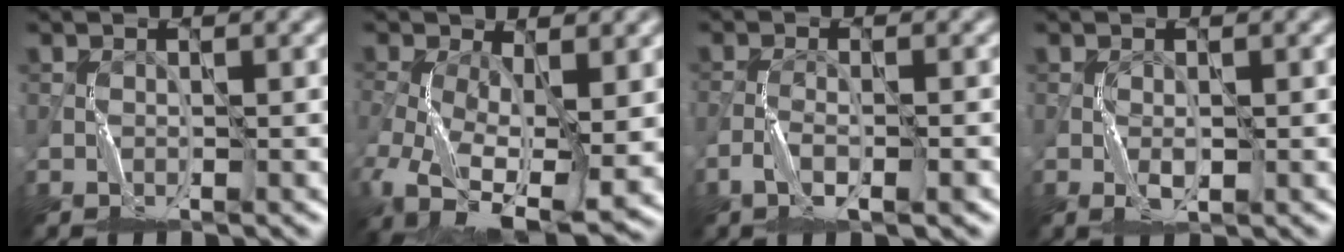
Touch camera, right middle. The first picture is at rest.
{"total": 12.4, "force": [-4.1, 5.8, 10.2], "torque": [-0.212, -0.039, -0.058]}
{"total": 3.2, "force": [-1.6, 0.8, 2.6], "torque": [-0.056, 0.001, -0.031]}
{"total": 1.6, "force": [-0.4, 0.7, 1.4], "torque": [-0.030, 0.000, -0.007]}